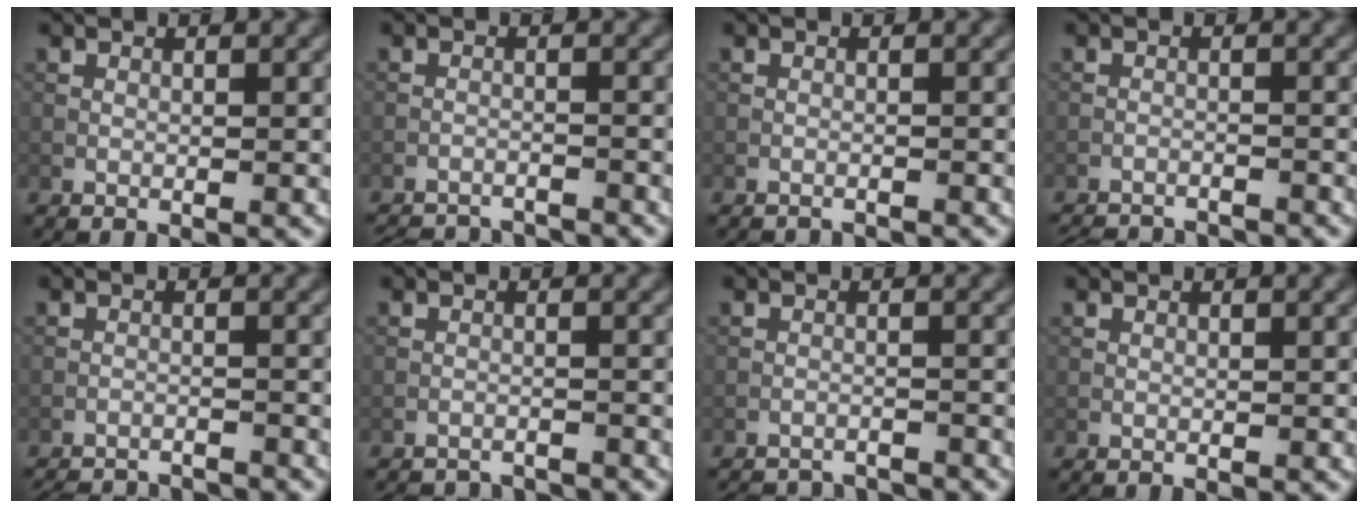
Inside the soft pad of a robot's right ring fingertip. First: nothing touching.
{"total": 7.7, "force": [-7.5, 1.2, 1.0], "torque": [-0.009, -0.005, -0.108]}
{"total": 2.1, "force": [-2.0, 0.2, 0.2], "torque": [-0.003, -0.005, -0.031]}
{"total": 6.8, "force": [-6.7, 1.0, 1.0], "torque": [-0.014, -0.008, -0.095]}
{"total": 8.2, "force": [-8.1, 1.3, 1.1], "torque": [-0.008, -0.003, -0.113]}
{"total": 5.2, "force": [-5.1, 0.7, 0.5], "torque": [-0.007, -0.006, -0.073]}
{"total": 6.4, "force": [-6.3, 1.0, 0.7], "torque": [-0.007, -0.003, -0.088]}
{"total": 0.0}